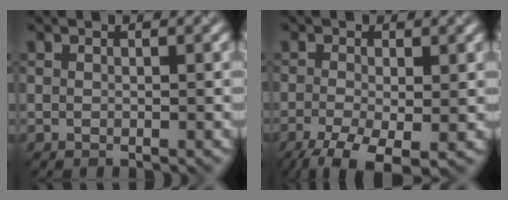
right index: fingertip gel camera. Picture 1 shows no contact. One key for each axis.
{"total": 5.9, "fx": -3.1, "fy": 2.0, "fz": 4.6, "tx": -0.096, "ty": -0.013, "tz": -0.055}